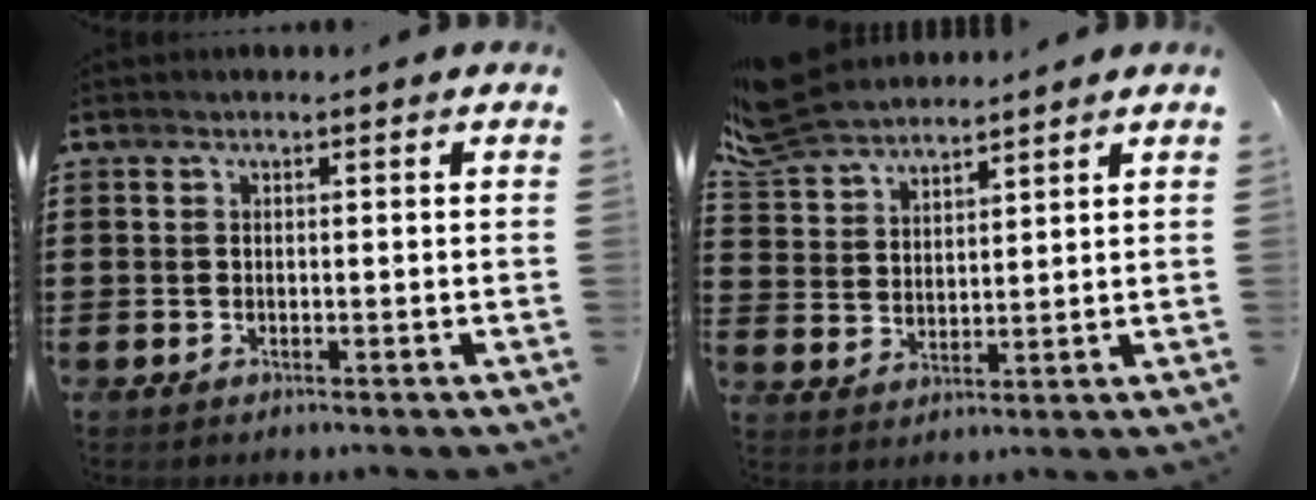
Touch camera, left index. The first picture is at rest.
{"total": 7.5, "force": [6.8, 2.2, 2.0], "torque": [-0.069, -0.014, 0.129]}